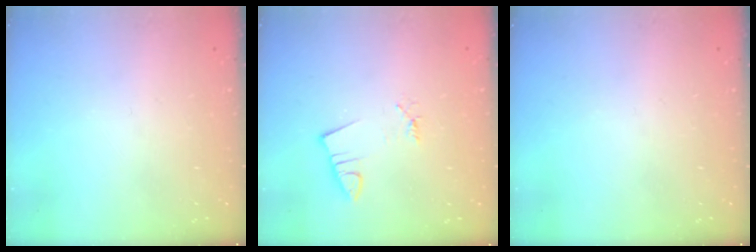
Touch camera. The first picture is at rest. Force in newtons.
{"total": 1.1, "press": 1.1, "slide": 0.0}
{"total": 0.0}